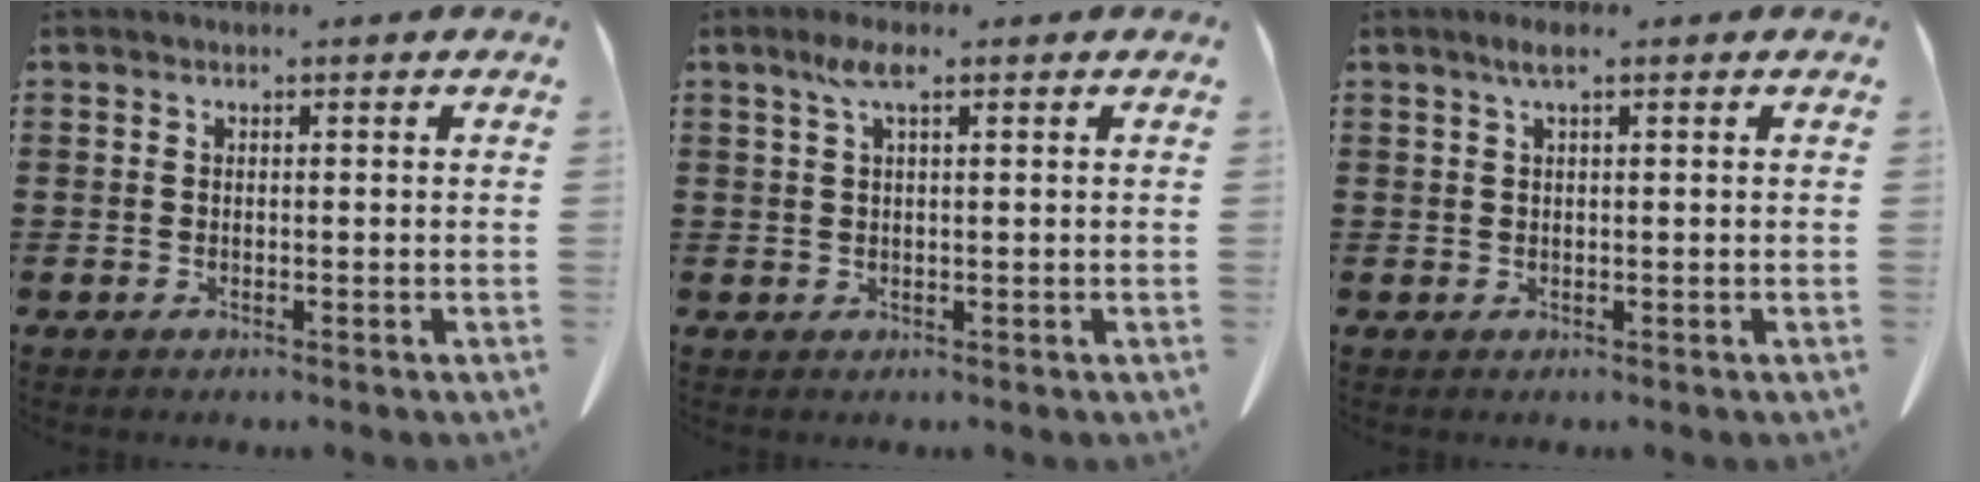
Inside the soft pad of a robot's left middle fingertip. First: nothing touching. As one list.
[{"total": 3.4, "force": [1.5, 0.8, 2.9], "torque": [-0.063, 0.009, 0.025]}, {"total": 1.9, "force": [0.9, 0.2, 1.7], "torque": [-0.035, 0.001, 0.015]}]